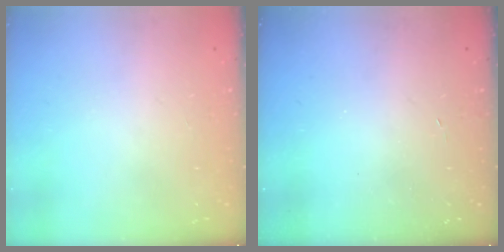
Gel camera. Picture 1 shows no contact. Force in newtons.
{"total": 3.4, "press": 3.4, "slide": 0.3}